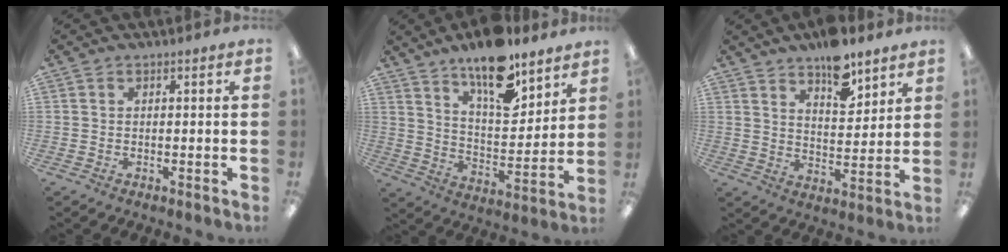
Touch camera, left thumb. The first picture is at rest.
{"total": 15.8, "force": [11.9, 6.1, 8.5], "torque": [-0.133, -0.076, 0.206]}
{"total": 10.2, "force": [7.9, 4.2, 4.9], "torque": [-0.056, -0.052, 0.134]}